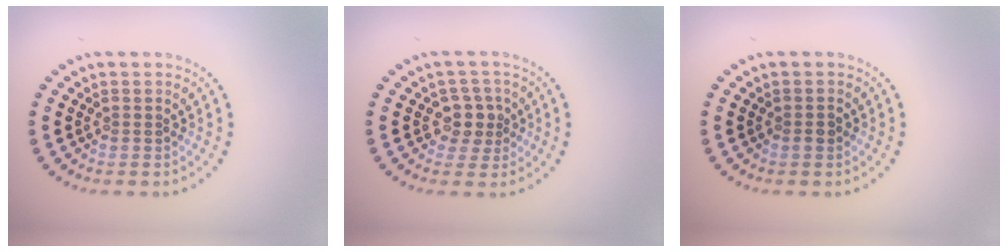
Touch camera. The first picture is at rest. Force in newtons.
{"total": 2.4, "press": 2.2, "slide": 1.1}
{"total": 0.9, "press": 0.8, "slide": 0.3}